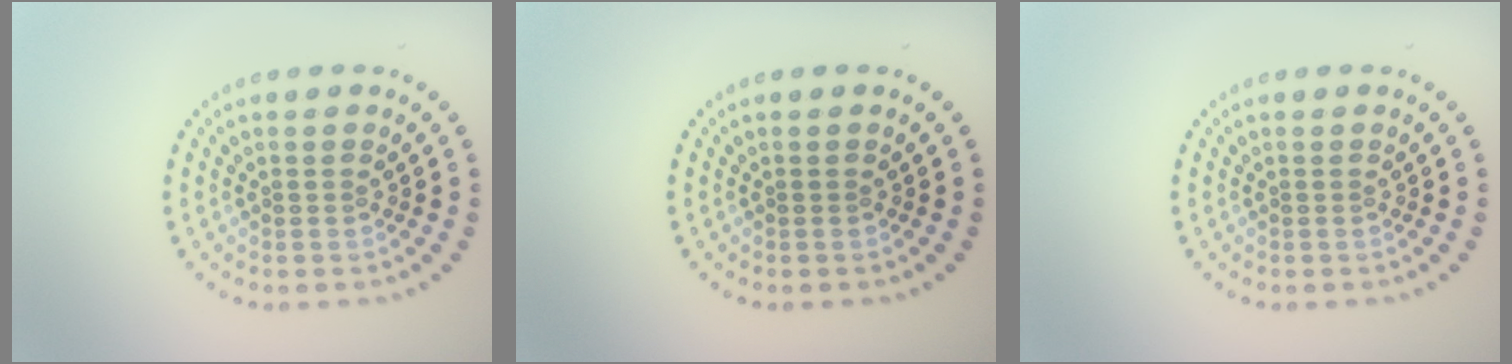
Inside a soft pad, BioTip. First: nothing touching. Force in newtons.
{"total": 0.0}
{"total": 0.0}